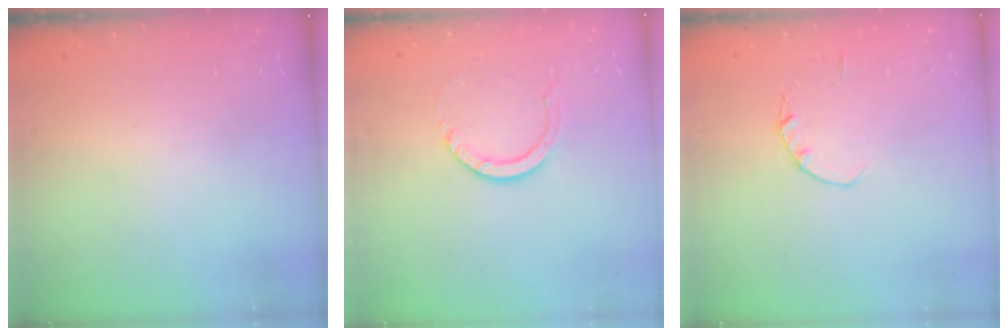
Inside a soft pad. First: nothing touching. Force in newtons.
{"total": 3.6, "press": 3.6, "slide": 0.4}
{"total": 1.4, "press": 1.3, "slide": 0.3}